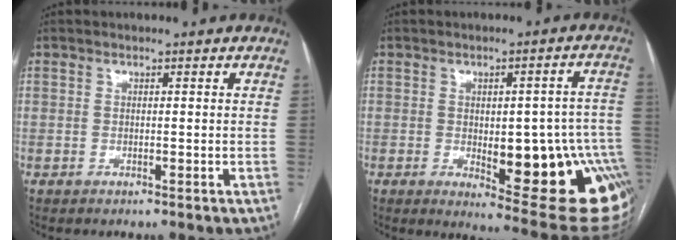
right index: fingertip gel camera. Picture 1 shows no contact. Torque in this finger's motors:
{"motor_torque": [2.01, -0.13, 0.47, 0.14]}